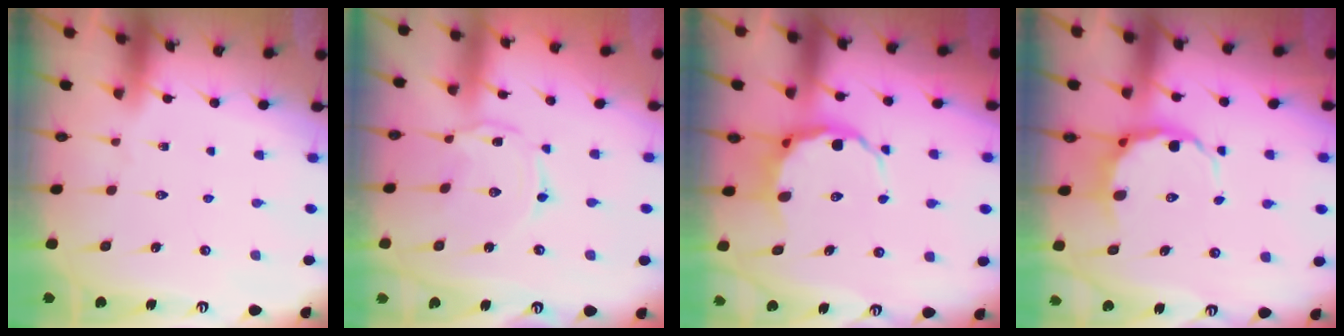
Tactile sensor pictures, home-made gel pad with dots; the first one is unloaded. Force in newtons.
{"total": 1.5, "press": 1.5, "slide": 0.3}
{"total": 7.2, "press": 6.9, "slide": 1.9}
{"total": 6.4, "press": 6.0, "slide": 2.3}